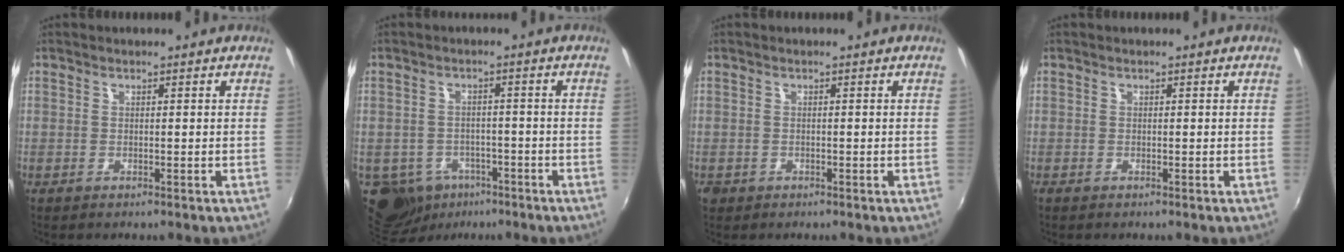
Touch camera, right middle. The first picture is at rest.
{"total": 12.3, "force": [-6.3, 9.4, 4.8], "torque": [-0.143, -0.009, -0.082]}
{"total": 1.7, "force": [-0.7, 1.4, 0.5], "torque": [-0.013, -0.005, -0.012]}
{"total": 0.0}